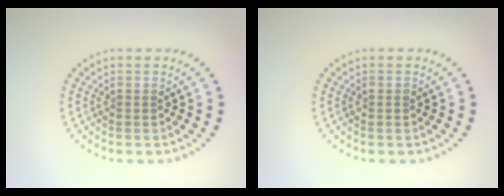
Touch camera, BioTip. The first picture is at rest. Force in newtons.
{"total": 0.6, "press": 0.6, "slide": 0.2}